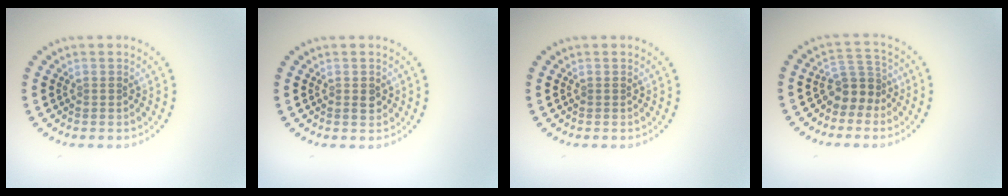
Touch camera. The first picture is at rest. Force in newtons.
{"total": 1.1, "press": 1.0, "slide": 0.2}
{"total": 0.0}
{"total": 2.9, "press": 2.4, "slide": 1.7}